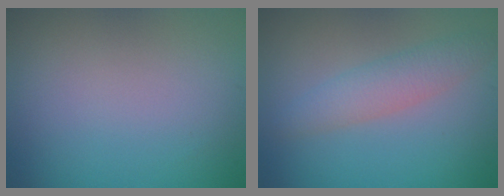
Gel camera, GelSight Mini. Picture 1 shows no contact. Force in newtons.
{"total": 2.9, "press": 2.9, "slide": 0.1}